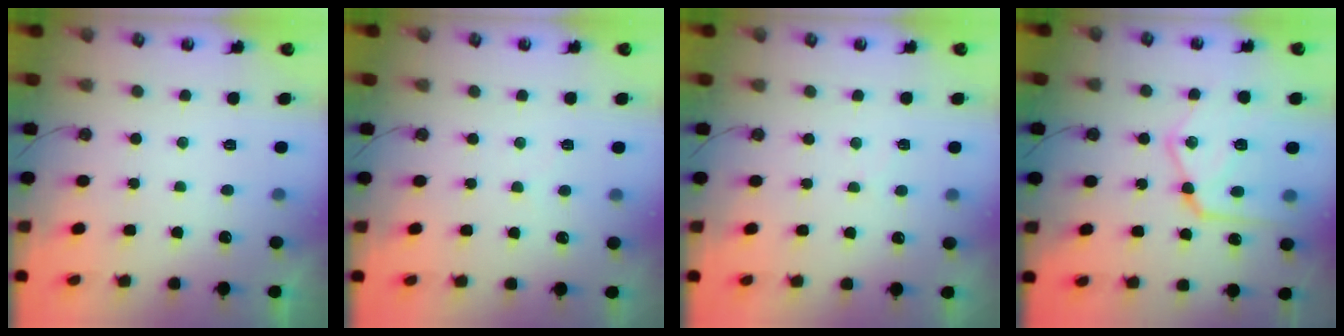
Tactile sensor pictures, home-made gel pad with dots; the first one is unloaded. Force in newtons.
{"total": 2.1, "press": 2.0, "slide": 0.4}
{"total": 4.3, "press": 4.3, "slide": 0.4}
{"total": 20.3, "press": 20.2, "slide": 2.0}